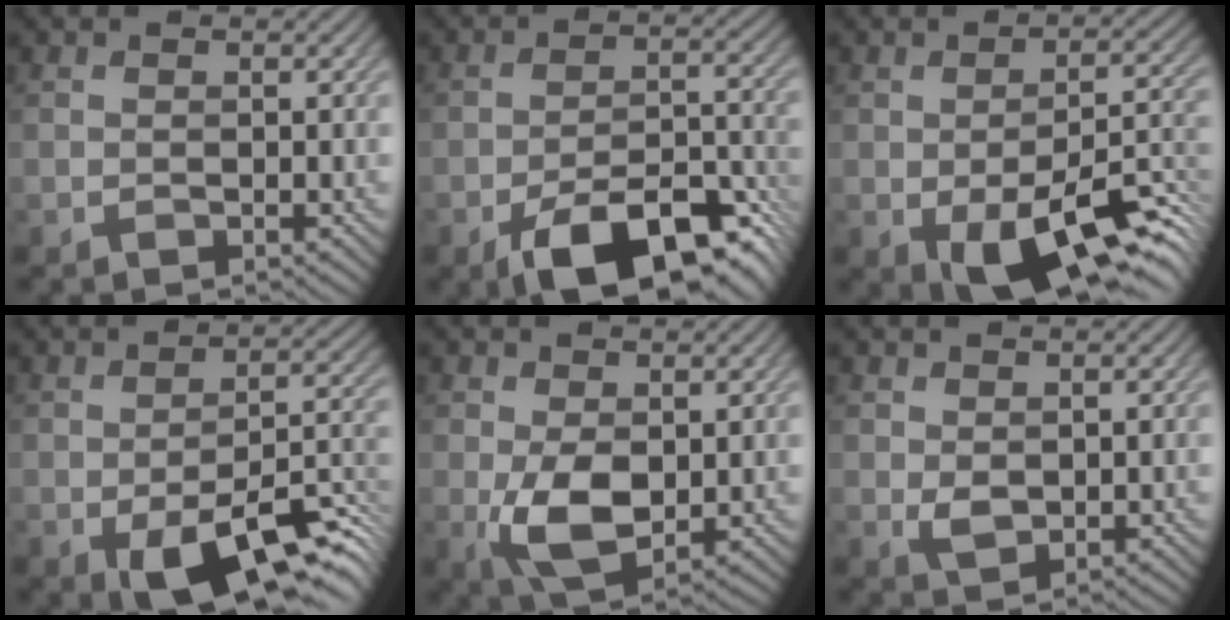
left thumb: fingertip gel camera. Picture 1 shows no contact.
{"total": 12.5, "force": [-7.8, 4.6, 8.6], "torque": [-0.134, -0.004, -0.129]}
{"total": 13.9, "force": [-5.8, 6.1, 11.1], "torque": [-0.170, -0.025, -0.082]}
{"total": 12.1, "force": [-5.7, 5.2, 9.4], "torque": [-0.150, -0.026, -0.078]}
{"total": 6.0, "force": [-0.2, 3.6, 4.8], "torque": [-0.105, -0.012, 0.003]}
{"total": 1.9, "force": [0.7, 1.3, 1.3], "torque": [-0.029, -0.005, 0.017]}